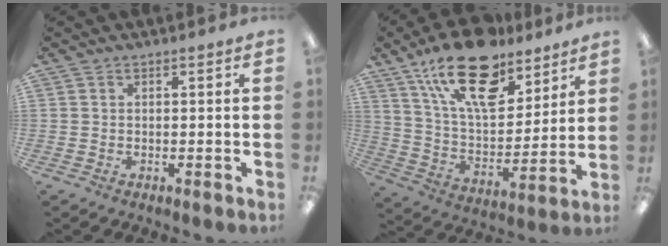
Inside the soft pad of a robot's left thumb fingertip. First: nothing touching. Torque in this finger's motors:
{"motor_torque": [0.62, 0.51, 1.70, -1.08, 0.44]}